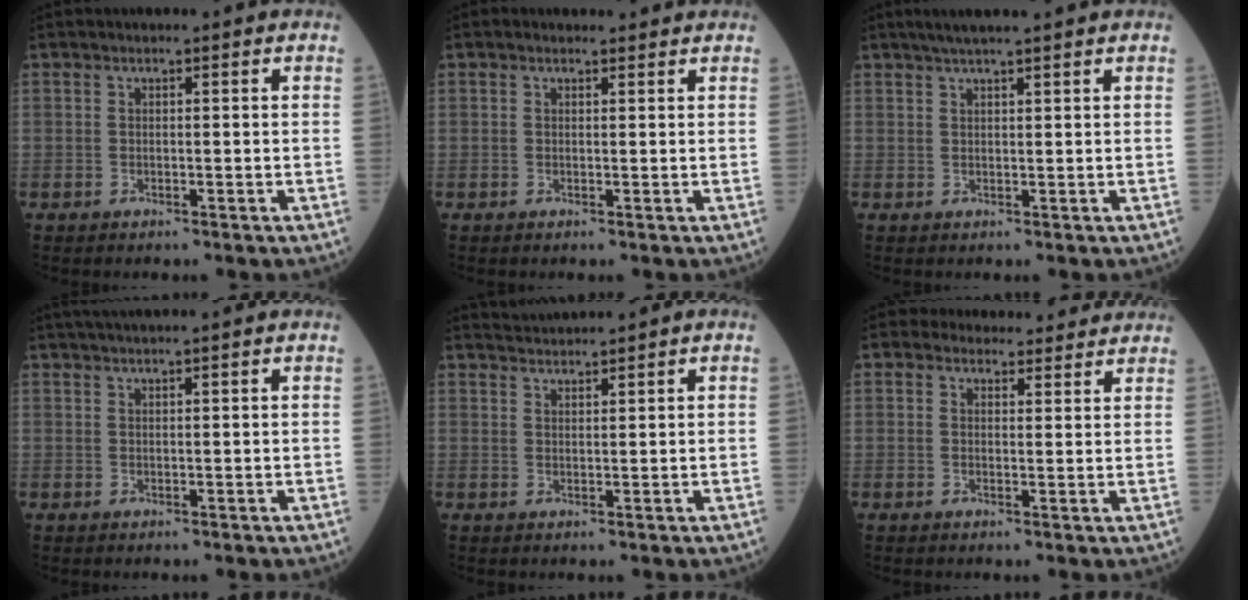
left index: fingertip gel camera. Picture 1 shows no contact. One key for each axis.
{"total": 1.4, "fx": 1.3, "fy": 0.3, "fz": 0.1, "tx": -0.014, "ty": 0.003, "tz": 0.016}
{"total": 5.5, "fx": 4.6, "fy": -0.5, "fz": 3.1, "tx": -0.051, "ty": 0.022, "tz": 0.076}
{"total": 4.2, "fx": 3.5, "fy": -0.9, "fz": 2.2, "tx": -0.028, "ty": 0.025, "tz": 0.062}
{"total": 2.4, "fx": 2.2, "fy": -1.0, "fz": -0.3, "tx": -0.002, "ty": 0.009, "tz": 0.053}
{"total": 6.4, "fx": 6.1, "fy": 2.0, "fz": 0.2, "tx": 0.010, "ty": 0.006, "tz": 0.064}